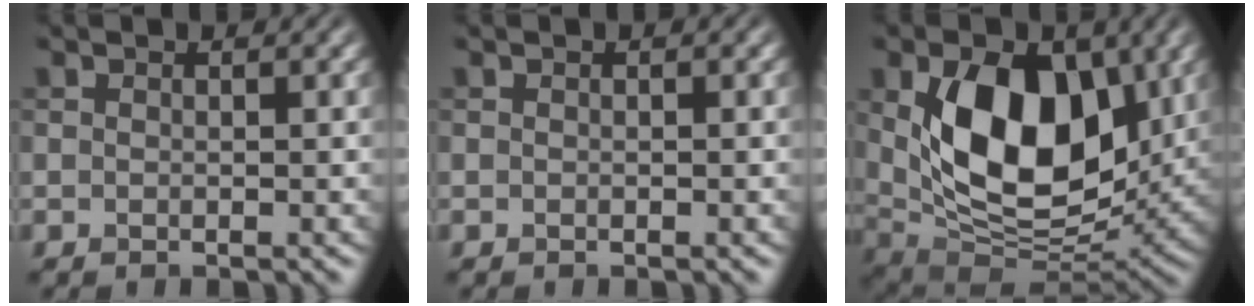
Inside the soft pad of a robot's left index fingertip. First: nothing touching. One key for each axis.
{"total": 0.0}
{"total": 12.1, "fx": 2.2, "fy": 7.5, "fz": 9.3, "tx": -0.147, "ty": -0.018, "tz": 0.040}